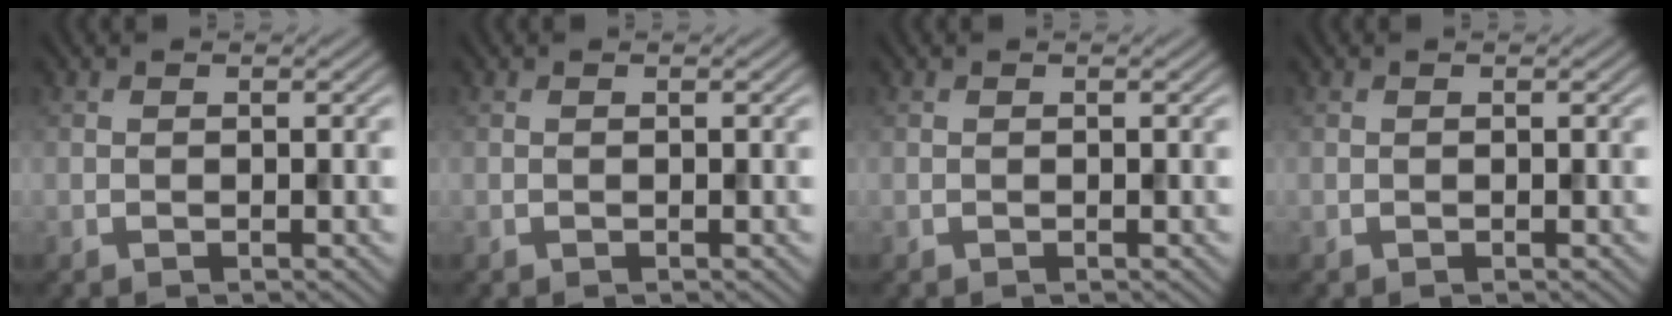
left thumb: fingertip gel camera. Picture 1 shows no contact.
{"total": 0.0}
{"total": 0.0}
{"total": 0.0}